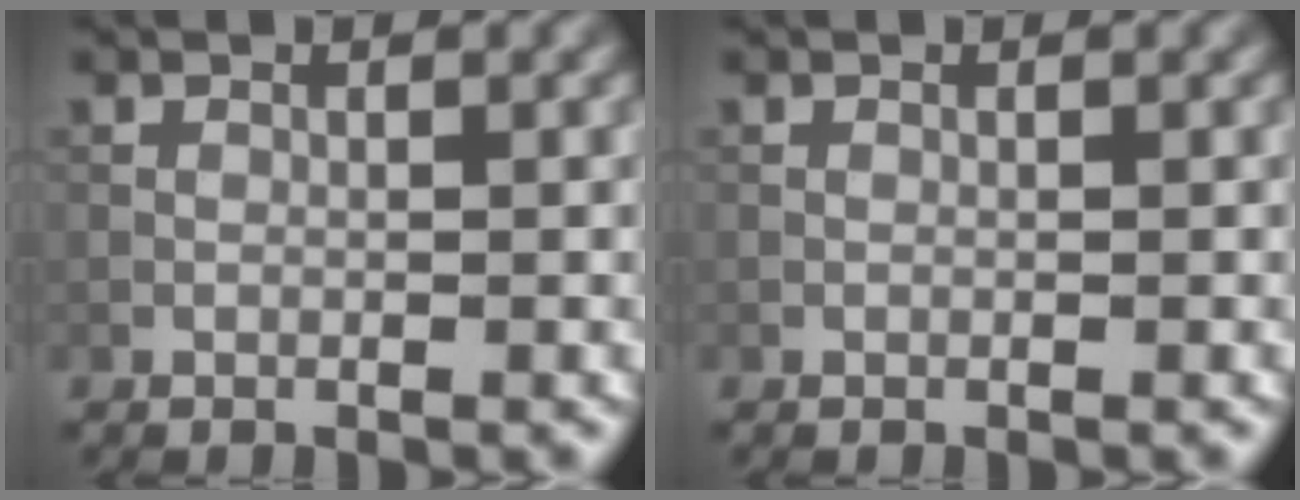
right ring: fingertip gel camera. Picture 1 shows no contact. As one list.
[{"total": 0.0}]